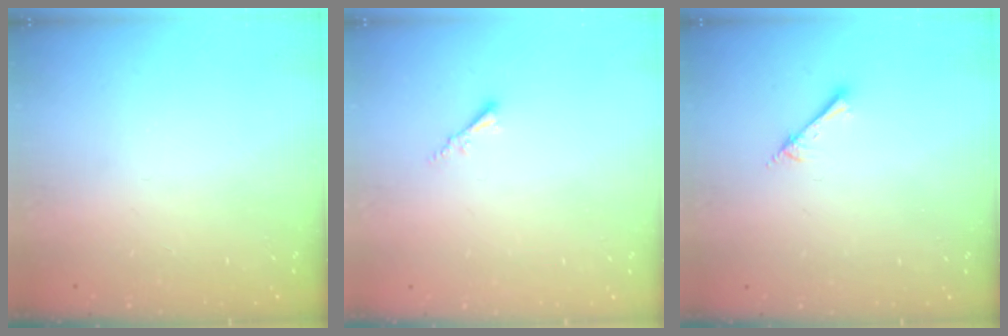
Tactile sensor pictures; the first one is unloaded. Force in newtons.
{"total": 1.8, "press": 1.7, "slide": 0.5}
{"total": 2.4, "press": 2.4, "slide": 0.2}